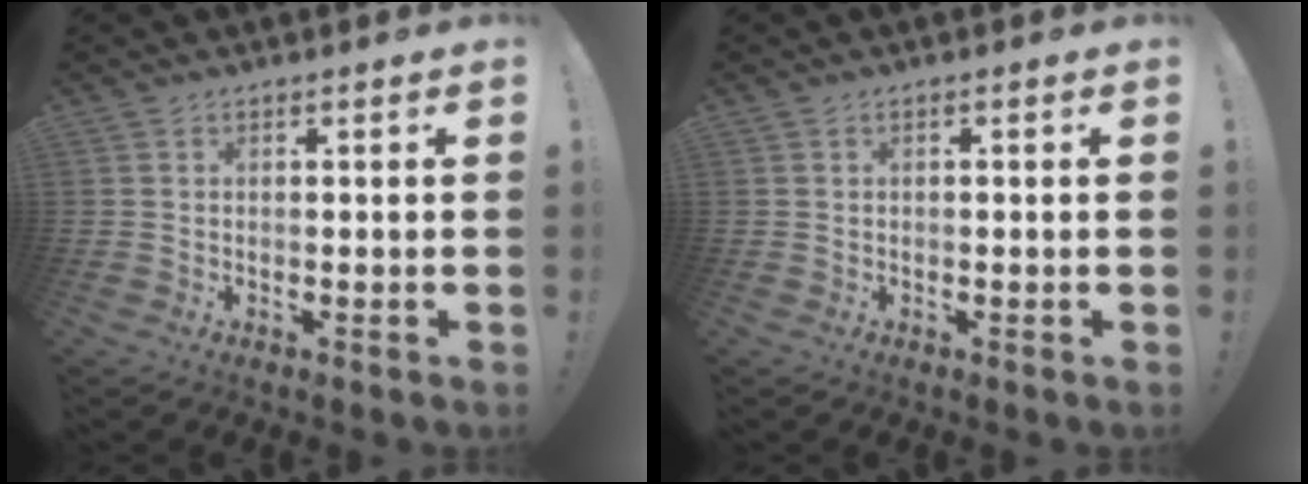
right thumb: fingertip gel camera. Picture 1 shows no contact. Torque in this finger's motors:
{"motor_torque": [-0.30, 0.10, -0.07, 0.13, 0.00]}